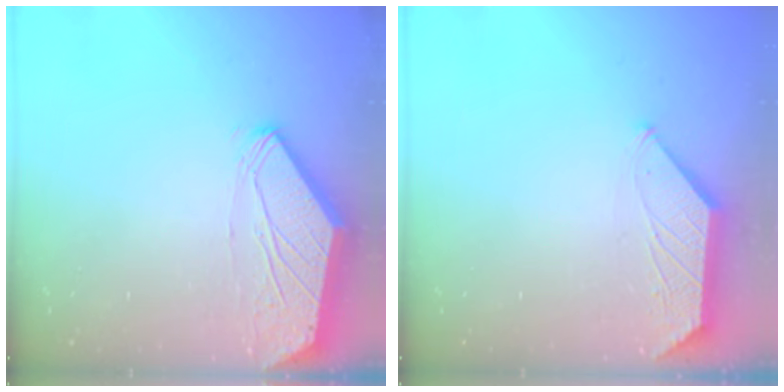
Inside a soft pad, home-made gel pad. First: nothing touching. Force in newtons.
{"total": 1.1, "press": 1.0, "slide": 0.4}